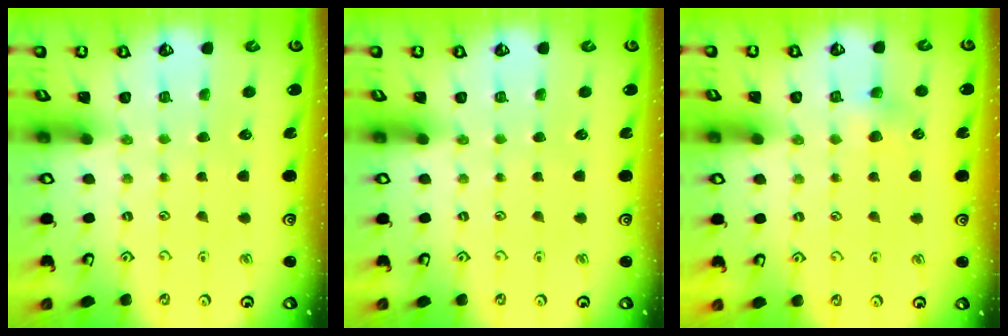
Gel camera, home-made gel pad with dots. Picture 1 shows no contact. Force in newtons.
{"total": 0.0}
{"total": 3.4, "press": 3.4, "slide": 0.3}